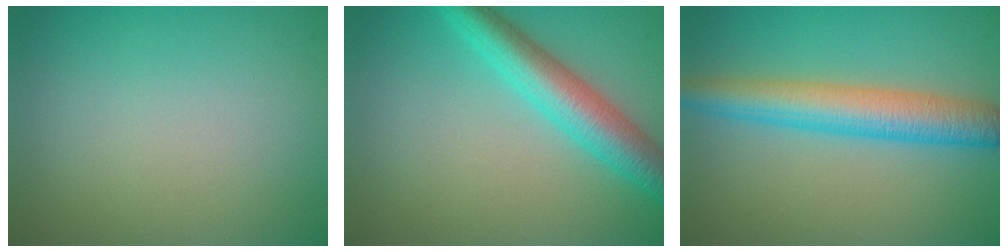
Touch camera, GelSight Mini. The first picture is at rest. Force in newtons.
{"total": 5.6, "press": 5.6, "slide": 0.1}
{"total": 5.6, "press": 5.6, "slide": 0.1}